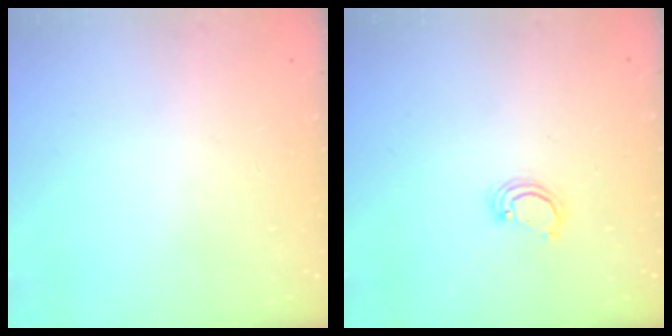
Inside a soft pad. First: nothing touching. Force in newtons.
{"total": 2.0, "press": 2.0, "slide": 0.2}